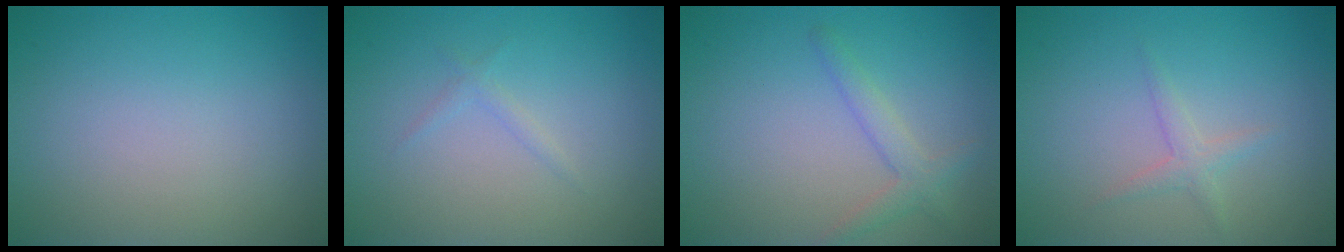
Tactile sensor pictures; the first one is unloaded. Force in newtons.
{"total": 0.8, "press": 0.8, "slide": 0.1}
{"total": 2.0, "press": 2.0, "slide": 0.1}
{"total": 1.3, "press": 1.3, "slide": 0.0}